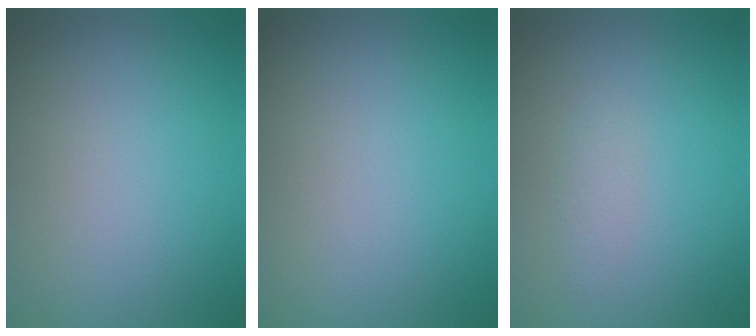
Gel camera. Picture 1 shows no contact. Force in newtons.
{"total": 0.0}
{"total": 0.9, "press": 0.9, "slide": 0.1}